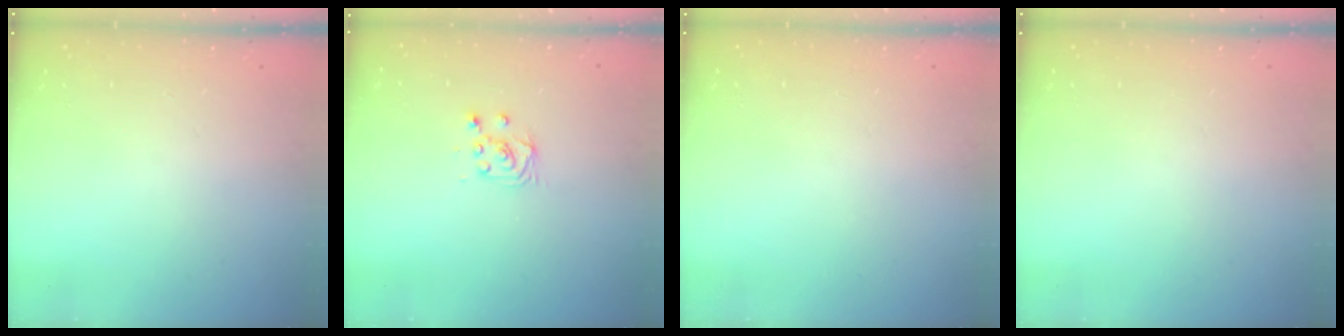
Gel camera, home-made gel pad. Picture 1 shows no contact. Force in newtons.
{"total": 5.2, "press": 5.2, "slide": 0.5}
{"total": 0.0}
{"total": 0.0}